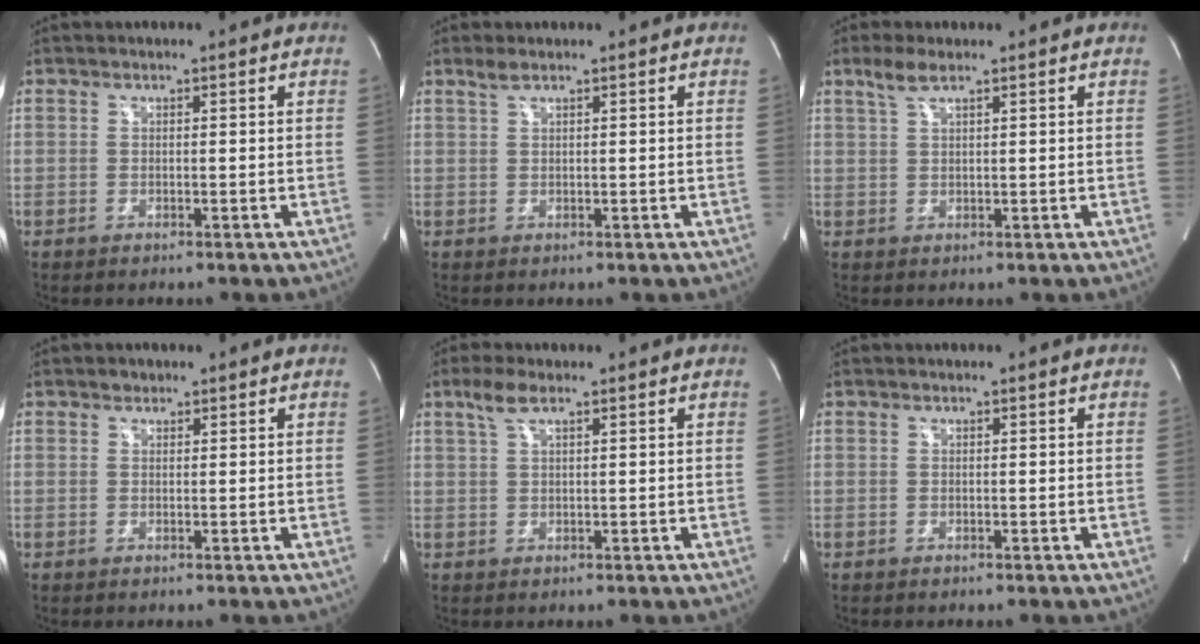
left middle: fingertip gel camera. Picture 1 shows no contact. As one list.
[{"total": 1.4, "force": [1.1, 0.1, 0.8], "torque": [-0.022, 0.008, 0.026]}, {"total": 2.9, "force": [2.1, 0.4, 2.0], "torque": [-0.049, 0.009, 0.046]}, {"total": 0.9, "force": [0.6, 0.6, 0.1], "torque": [0.003, 0.000, 0.007]}, {"total": 3.1, "force": [2.0, 0.7, 2.3], "torque": [-0.056, 0.012, 0.045]}, {"total": 0.0}]